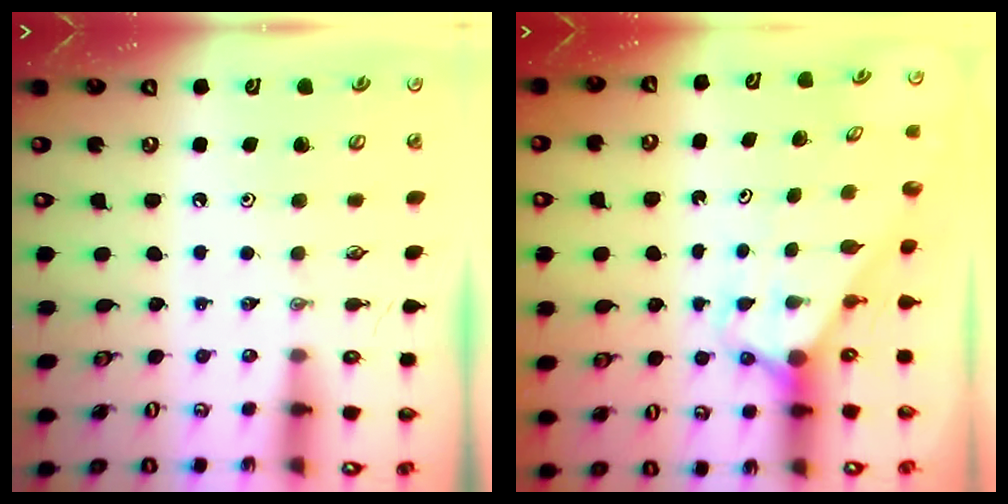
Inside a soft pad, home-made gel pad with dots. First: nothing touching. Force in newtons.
{"total": 2.6, "press": 2.6, "slide": 0.0}